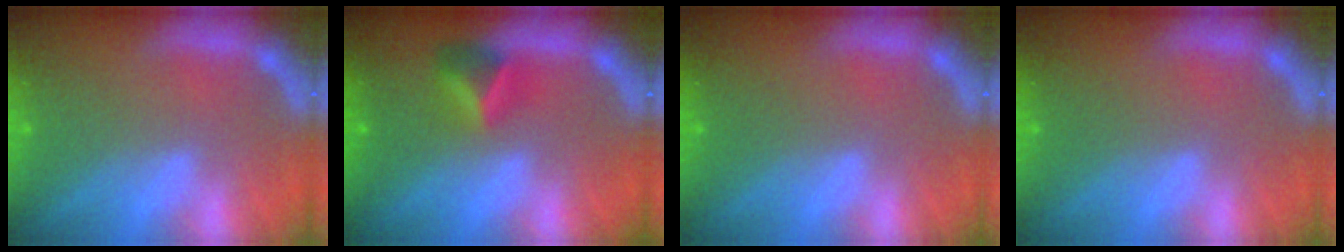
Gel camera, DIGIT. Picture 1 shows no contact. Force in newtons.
{"total": 2.9}
{"total": 0.0}
{"total": 0.0}